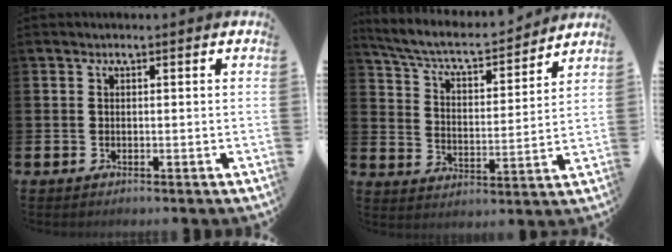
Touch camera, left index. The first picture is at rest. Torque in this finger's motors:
{"motor_torque": [-1.01, -1.12, -1.02, 0.05]}